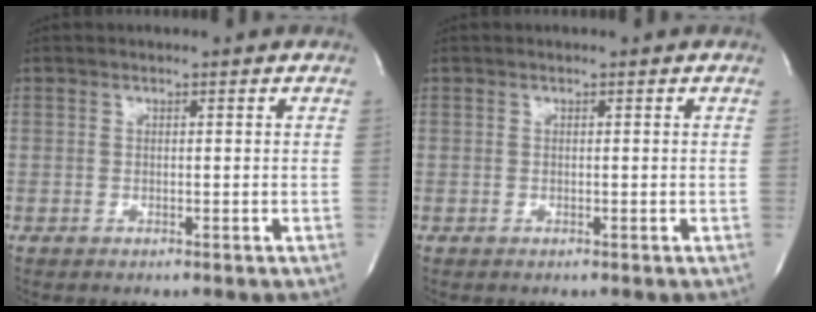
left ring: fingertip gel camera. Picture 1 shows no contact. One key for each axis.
{"total": 0.0}